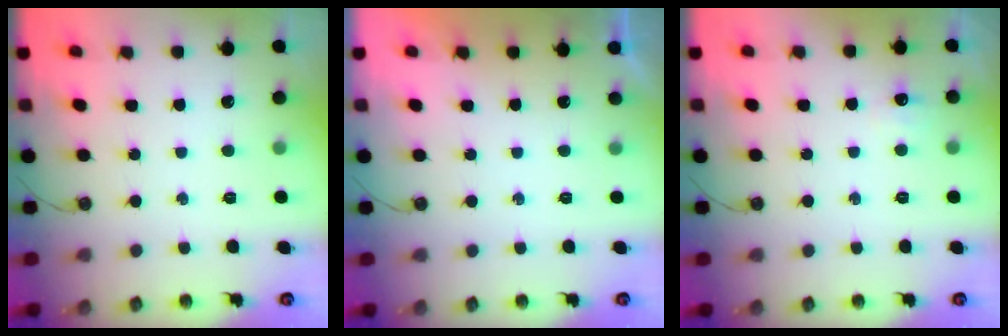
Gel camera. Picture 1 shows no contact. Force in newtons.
{"total": 0.0}
{"total": 5.4, "press": 5.2, "slide": 1.3}